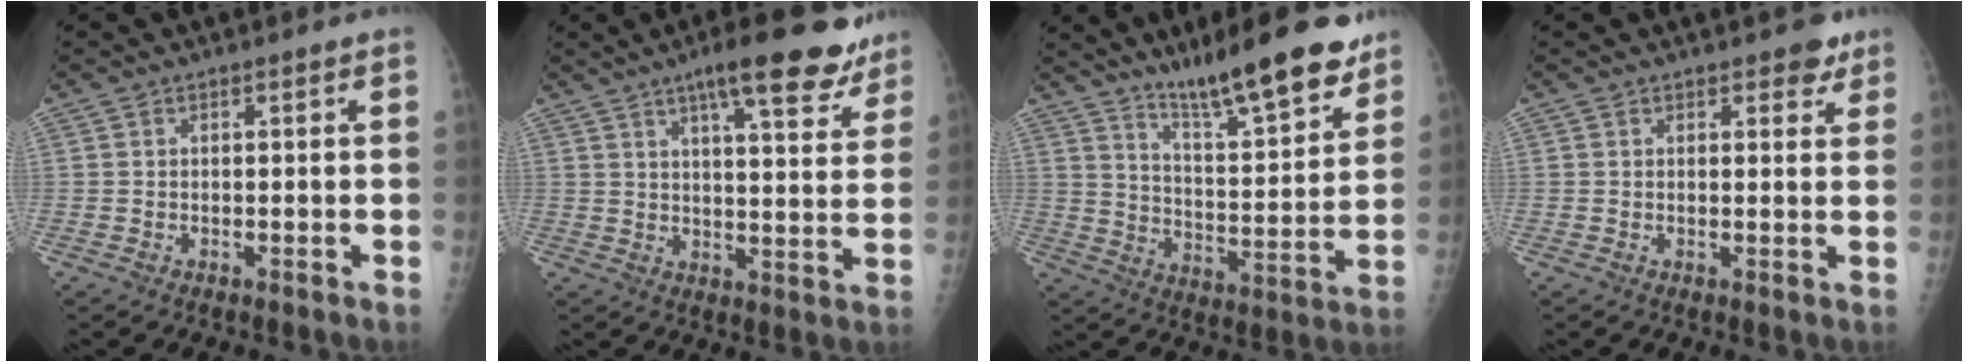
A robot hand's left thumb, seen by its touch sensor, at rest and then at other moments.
{"total": 14.7, "force": [10.0, 3.8, 10.2], "torque": [-0.111, -0.042, 0.133]}
{"total": 17.6, "force": [13.1, 3.0, 11.3], "torque": [-0.141, -0.081, 0.213]}
{"total": 3.1, "force": [2.1, 1.5, 1.6], "torque": [0.001, -0.008, 0.023]}